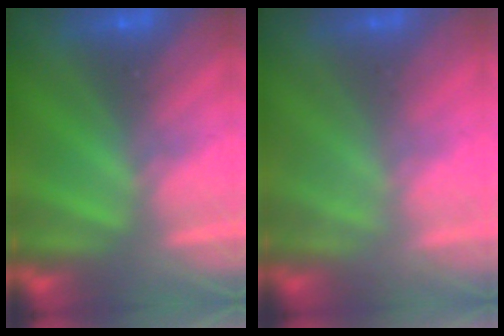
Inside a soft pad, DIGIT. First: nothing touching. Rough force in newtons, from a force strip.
{"total": 2.7}